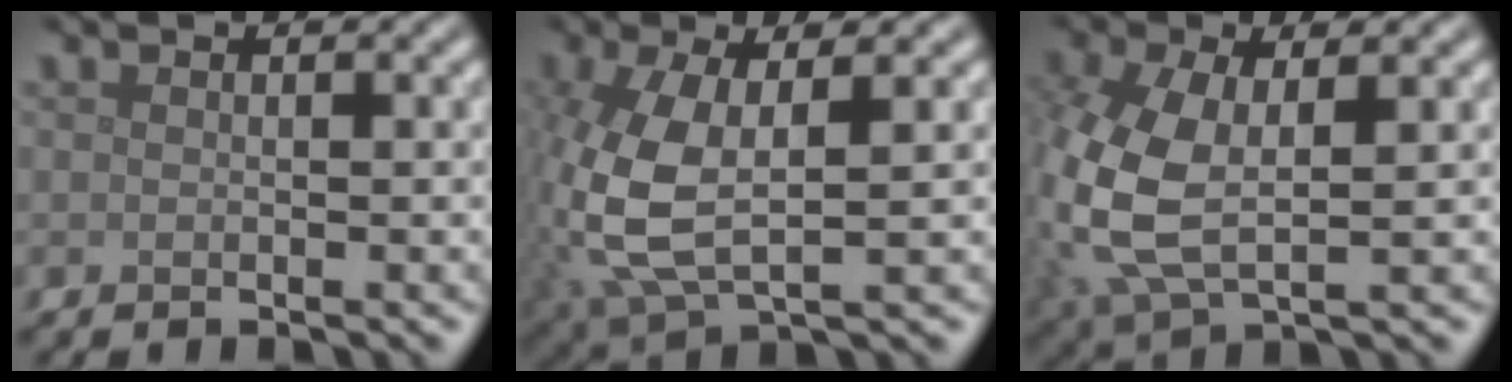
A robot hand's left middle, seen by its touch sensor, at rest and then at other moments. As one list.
[{"total": 8.3, "force": [0.1, 3.7, 7.4], "torque": [-0.185, -0.002, 0.005]}, {"total": 7.2, "force": [0.3, 3.8, 6.1], "torque": [-0.152, 0.000, 0.006]}]